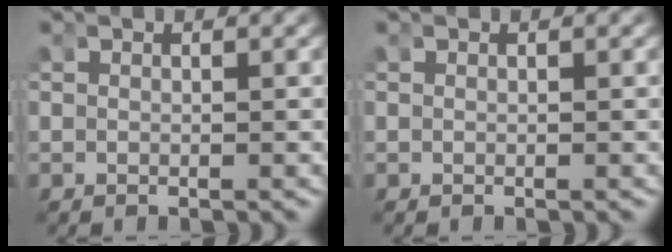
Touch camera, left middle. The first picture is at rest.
{"total": 0.0}